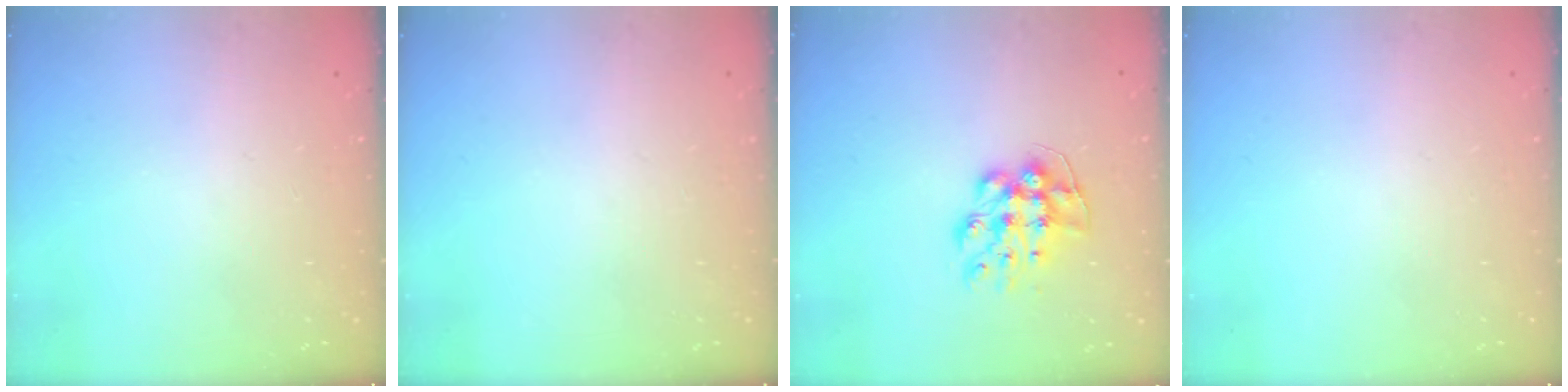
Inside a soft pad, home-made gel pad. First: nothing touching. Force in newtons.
{"total": 0.0}
{"total": 8.7, "press": 8.7, "slide": 0.5}
{"total": 0.0}